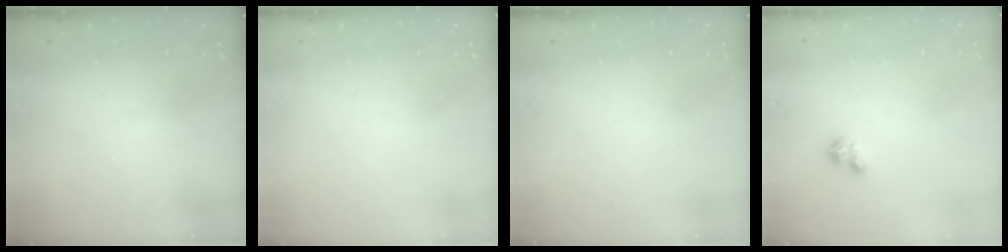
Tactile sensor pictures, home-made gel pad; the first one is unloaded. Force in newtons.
{"total": 0.0}
{"total": 0.0}
{"total": 2.9, "press": 2.9, "slide": 0.5}